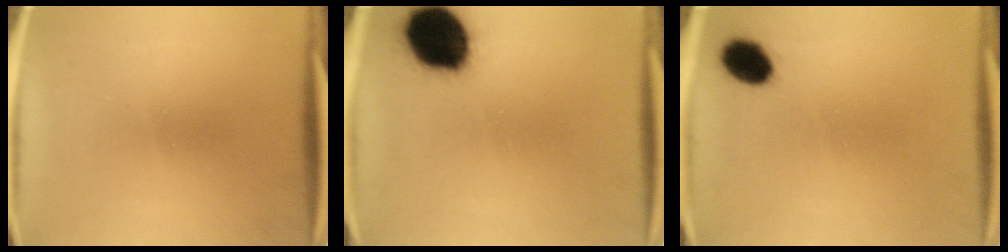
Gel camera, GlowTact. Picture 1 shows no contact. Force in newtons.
{"total": 18.2}
{"total": 6.2}